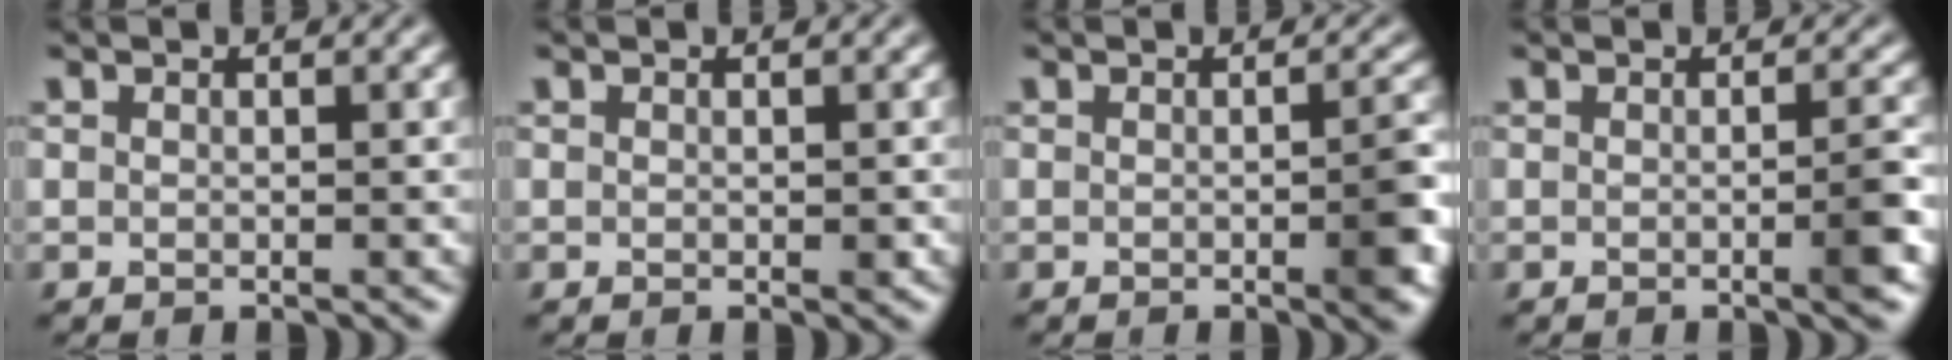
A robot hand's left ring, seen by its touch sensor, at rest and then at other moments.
{"total": 0.5, "force": [0.0, 0.3, 0.4], "torque": [-0.005, -0.002, 0.000]}
{"total": 2.9, "force": [-0.6, 0.7, 2.8], "torque": [-0.033, 0.000, -0.009]}
{"total": 2.2, "force": [-0.5, 0.4, 2.1], "torque": [-0.027, -0.002, -0.011]}